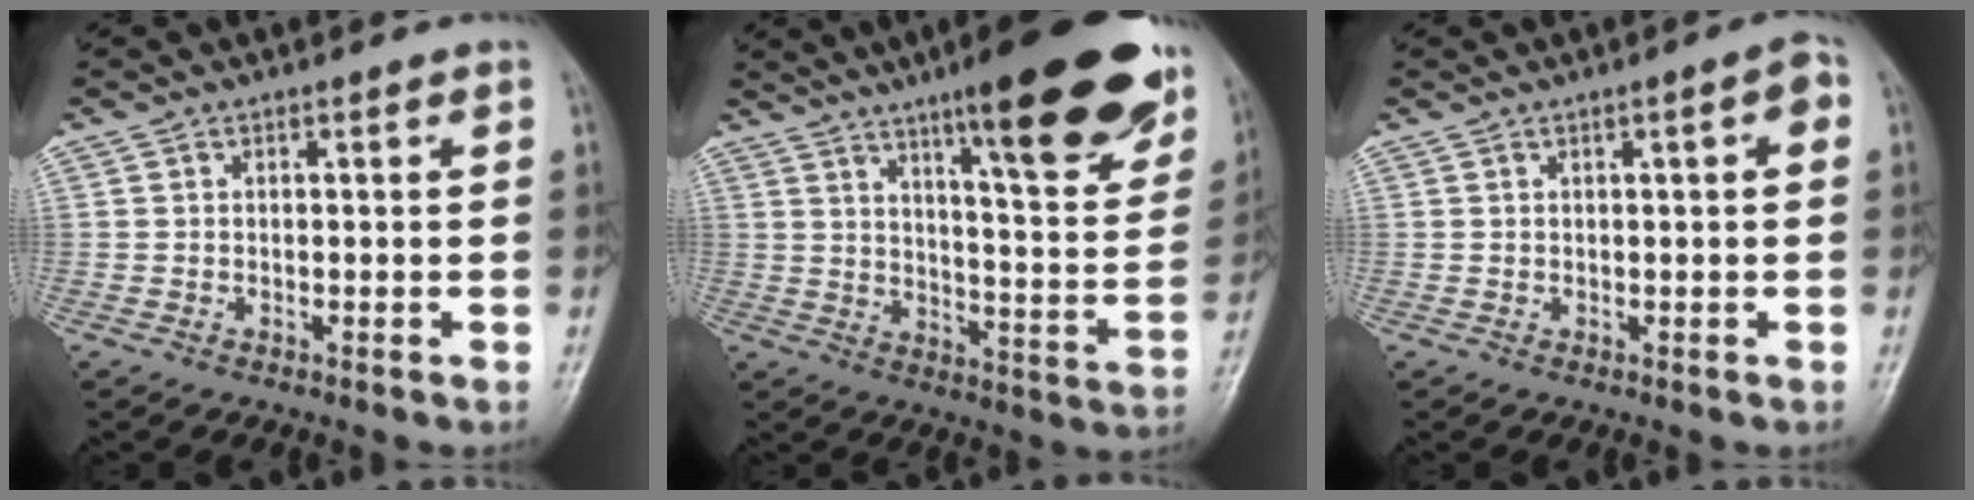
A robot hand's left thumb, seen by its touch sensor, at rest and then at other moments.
{"total": 22.6, "force": [14.0, 4.6, 17.2], "torque": [-0.205, -0.060, 0.201]}
{"total": 3.0, "force": [0.7, 0.7, 2.8], "torque": [-0.035, 0.006, 0.007]}